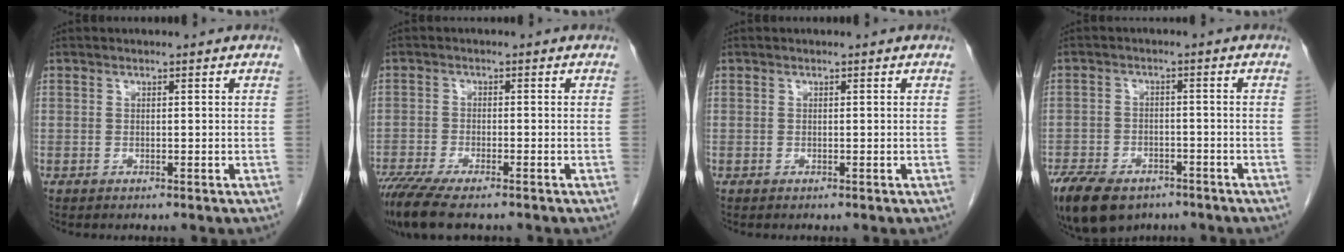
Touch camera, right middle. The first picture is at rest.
{"total": 9.1, "force": [-7.2, 1.8, 5.3], "torque": [-0.091, -0.018, -0.119]}
{"total": 0.0}
{"total": 13.9, "force": [-9.3, 7.7, 6.9], "torque": [-0.161, -0.005, -0.140]}